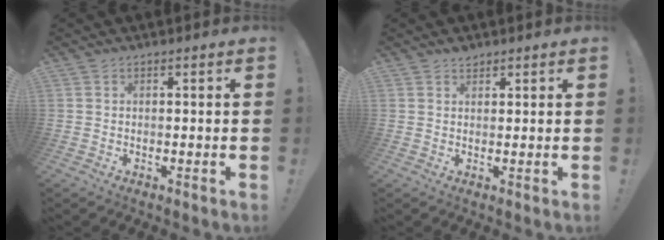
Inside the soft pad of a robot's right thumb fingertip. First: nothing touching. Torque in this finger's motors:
{"motor_torque": [-0.16, 0.18, 0.02, 0.26, 0.00]}